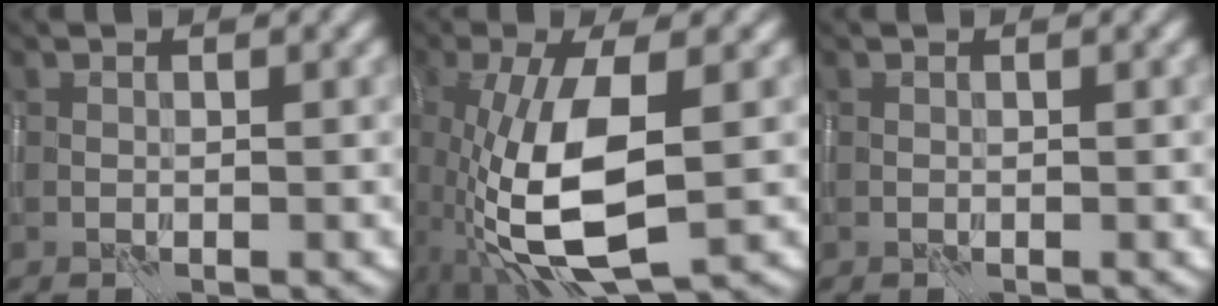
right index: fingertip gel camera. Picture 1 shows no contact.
{"total": 9.3, "force": [-2.1, 3.3, 8.4], "torque": [-0.188, -0.008, -0.041]}
{"total": 0.0}